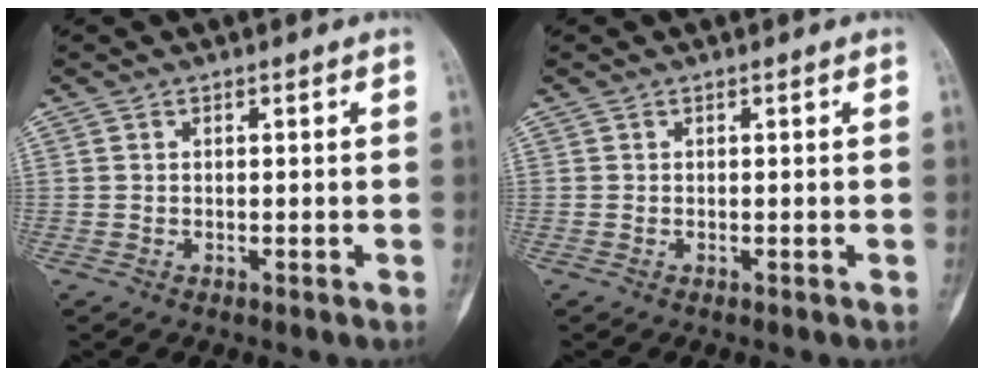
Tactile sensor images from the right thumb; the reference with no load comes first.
{"total": 0.0}